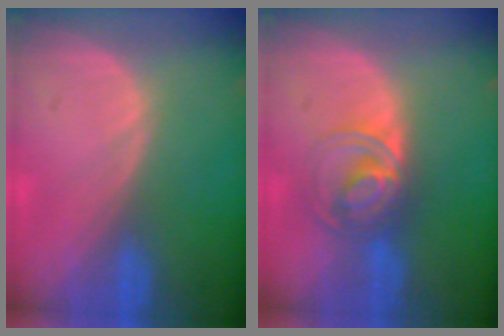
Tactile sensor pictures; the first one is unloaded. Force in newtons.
{"total": 6.9, "press": 5.9, "slide": 3.5}